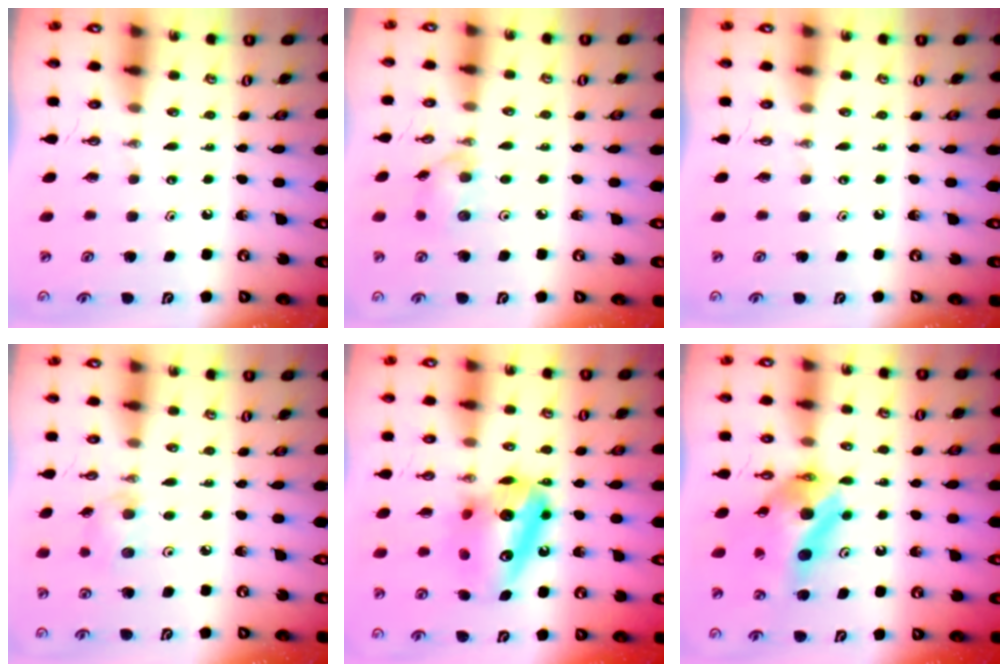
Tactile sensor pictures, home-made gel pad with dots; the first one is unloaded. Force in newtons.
{"total": 7.3, "press": 7.1, "slide": 1.2}
{"total": 0.0}
{"total": 6.4, "press": 6.3, "slide": 1.1}
{"total": 14.7, "press": 14.6, "slide": 1.6}
{"total": 13.7, "press": 13.6, "slide": 1.6}